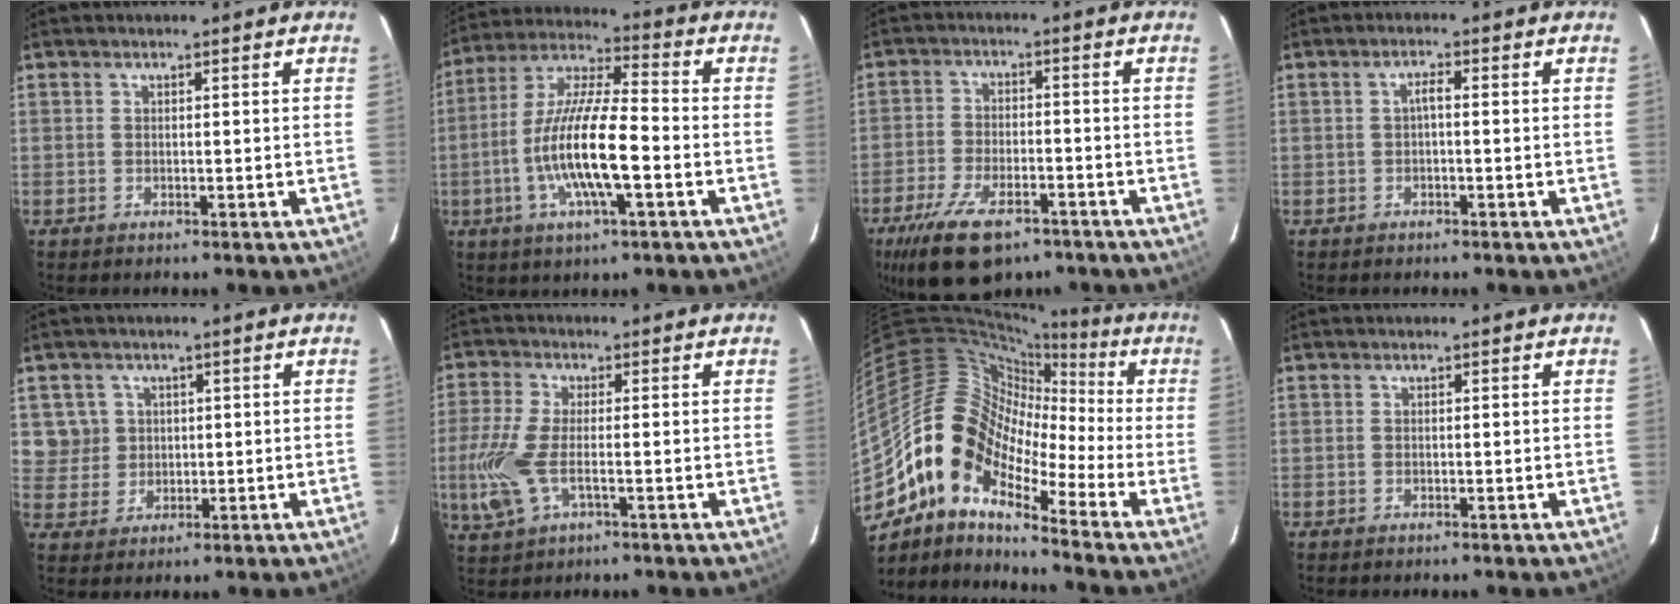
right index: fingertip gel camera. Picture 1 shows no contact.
{"total": 15.4, "force": [-4.1, 3.1, 14.5], "torque": [-0.287, -0.004, -0.081]}
{"total": 14.6, "force": [-9.6, 6.6, 8.8], "torque": [-0.196, -0.023, -0.165]}
{"total": 1.5, "force": [-0.3, 0.4, 1.4], "torque": [-0.028, 0.008, -0.006]}
{"total": 5.3, "force": [1.4, 5.1, 0.5], "torque": [0.000, 0.012, 0.032]}
{"total": 10.0, "force": [-2.4, 4.1, 8.7], "torque": [-0.202, -0.011, -0.046]}
{"total": 14.3, "force": [-7.6, 7.6, 9.4], "torque": [-0.155, 0.010, -0.167]}
{"total": 0.0}